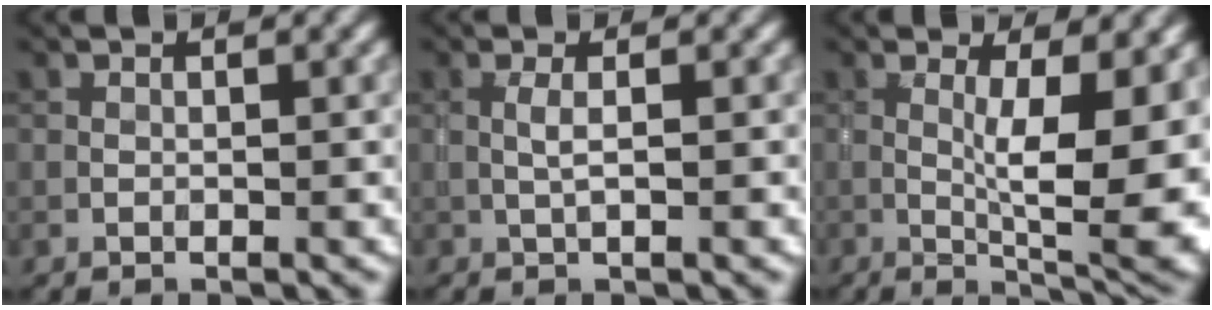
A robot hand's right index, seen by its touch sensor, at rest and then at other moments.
{"total": 1.2, "force": [0.0, 0.1, 1.2], "torque": [-0.027, 0.002, 0.000]}
{"total": 8.7, "force": [-0.2, 2.0, 8.5], "torque": [-0.123, -0.008, 0.001]}